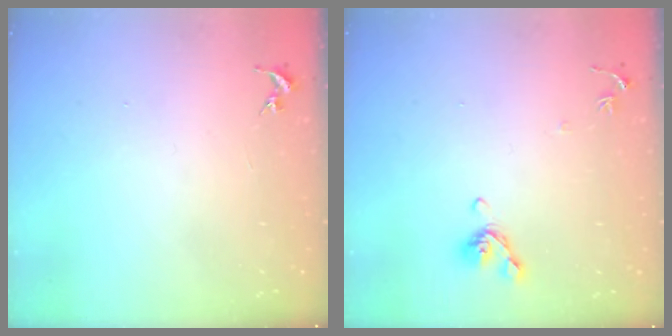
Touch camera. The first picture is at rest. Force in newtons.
{"total": 7.3, "press": 7.1, "slide": 1.6}